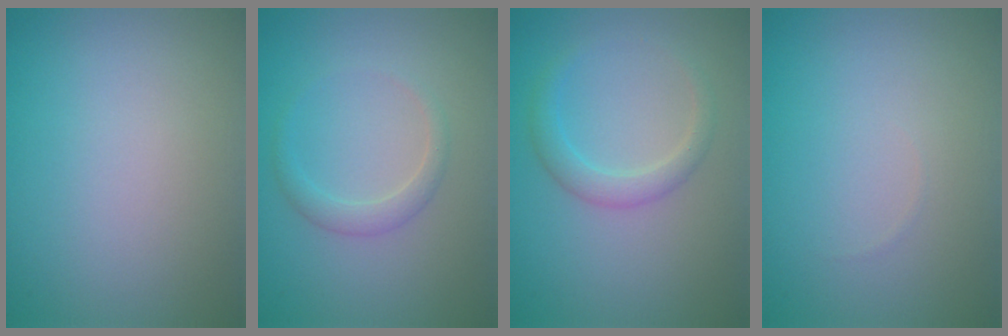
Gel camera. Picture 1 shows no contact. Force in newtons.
{"total": 1.7, "press": 1.7, "slide": 0.0}
{"total": 2.2, "press": 2.2, "slide": 0.0}
{"total": 0.0}